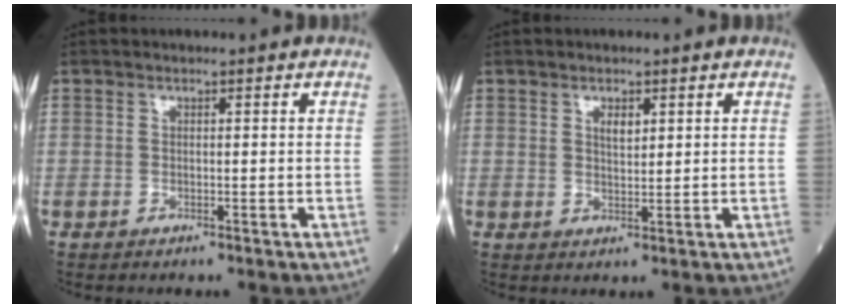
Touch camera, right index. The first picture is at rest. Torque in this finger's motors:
{"motor_torque": [0.13, -0.02, 0.07, 0.04]}